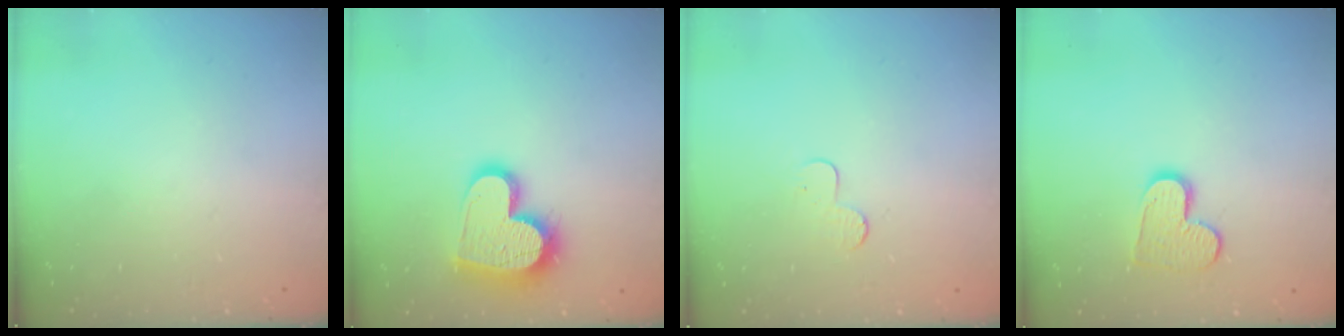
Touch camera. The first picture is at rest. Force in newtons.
{"total": 16.4, "press": 16.3, "slide": 1.2}
{"total": 4.4, "press": 4.4, "slide": 0.4}
{"total": 9.4, "press": 9.4, "slide": 0.6}